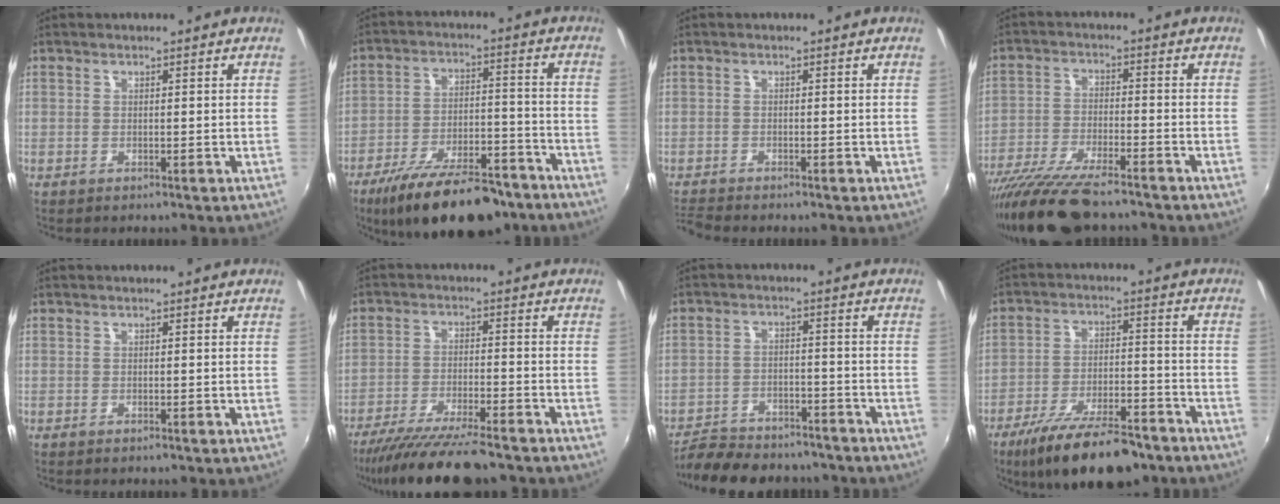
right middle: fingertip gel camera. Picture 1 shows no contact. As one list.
[{"total": 20.7, "force": [-15.7, 7.3, 11.2], "torque": [-0.206, -0.018, -0.231]}, {"total": 3.8, "force": [-3.5, 0.0, 1.3], "torque": [-0.041, -0.019, -0.067]}, {"total": 15.4, "force": [-12.9, 2.8, 8.0], "torque": [-0.173, -0.039, -0.229]}, {"total": 0.0}, {"total": 15.2, "force": [-13.0, 1.7, 7.7], "torque": [-0.158, -0.037, -0.212]}, {"total": 15.7, "force": [-13.6, 5.1, 5.9], "torque": [-0.136, -0.003, -0.195]}, {"total": 17.4, "force": [-13.1, 5.7, 9.9], "torque": [-0.193, -0.026, -0.202]}]